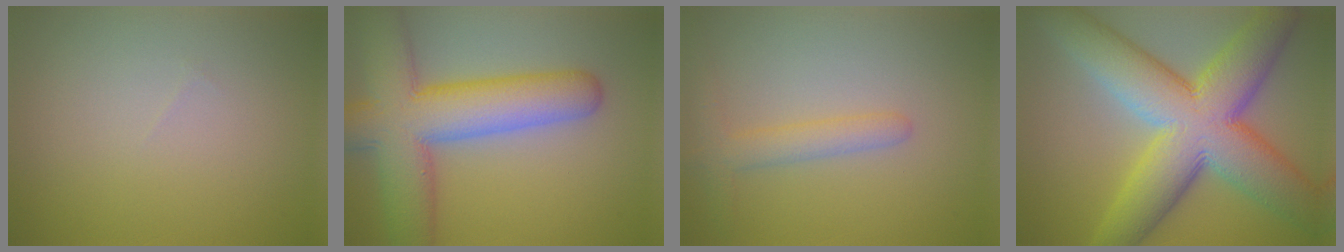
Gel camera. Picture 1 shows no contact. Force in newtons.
{"total": 10.7, "press": 10.7, "slide": 0.6}
{"total": 2.5, "press": 2.5, "slide": 0.2}
{"total": 13.6, "press": 13.6, "slide": 0.6}